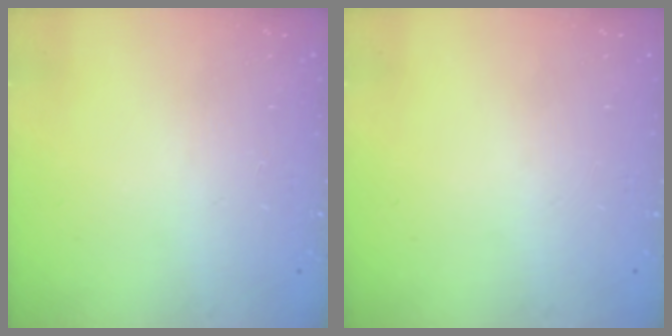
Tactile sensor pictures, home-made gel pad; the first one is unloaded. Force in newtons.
{"total": 0.0}